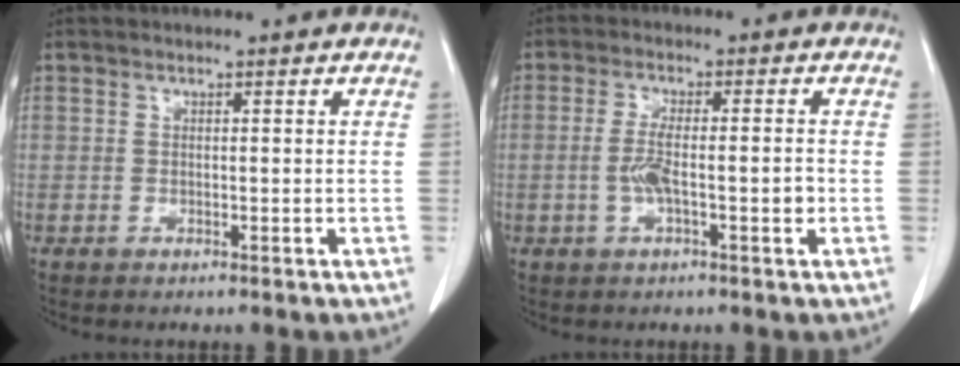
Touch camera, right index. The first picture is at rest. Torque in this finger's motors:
{"motor_torque": [0.09, 0.01, 0.01, 0.01]}